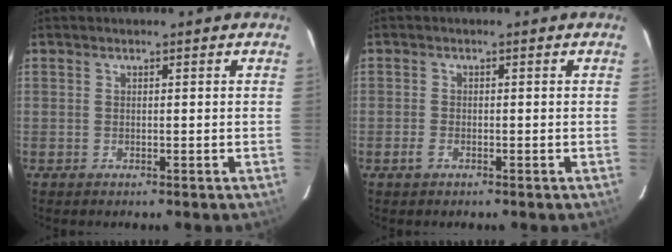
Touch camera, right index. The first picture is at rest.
{"total": 1.6, "force": [-1.0, 0.9, 0.9], "torque": [-0.020, -0.001, -0.020]}